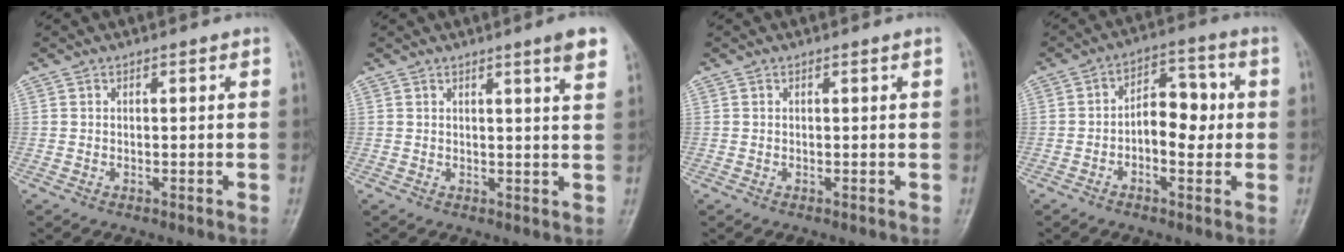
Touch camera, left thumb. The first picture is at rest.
{"total": 4.9, "force": [3.0, 0.0, 3.8], "torque": [-0.045, -0.016, 0.038]}
{"total": 0.0}
{"total": 8.5, "force": [-0.7, 5.0, 6.9], "torque": [-0.081, 0.031, -0.019]}